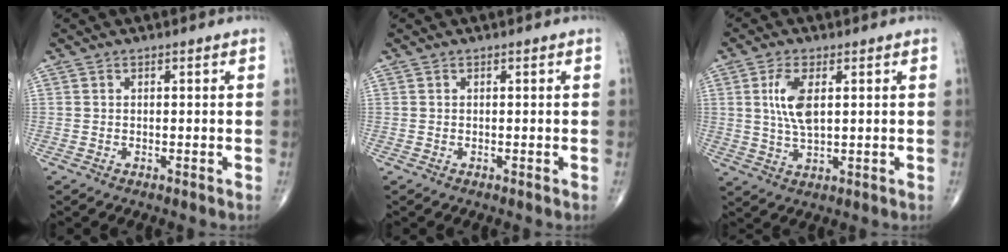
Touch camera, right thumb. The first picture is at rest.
{"total": 0.0}
{"total": 6.9, "force": [1.6, 3.0, 6.0], "torque": [-0.126, -0.007, 0.033]}